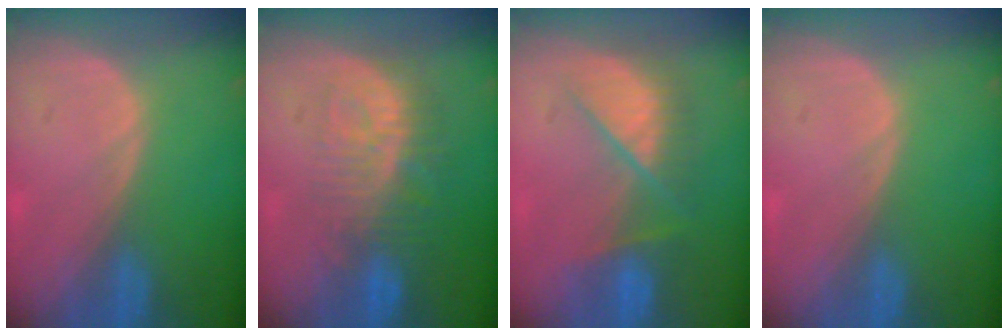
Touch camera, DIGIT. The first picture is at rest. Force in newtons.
{"total": 9.5, "press": 8.5, "slide": 4.1}
{"total": 7.2, "press": 7.1, "slide": 0.6}
{"total": 0.0}